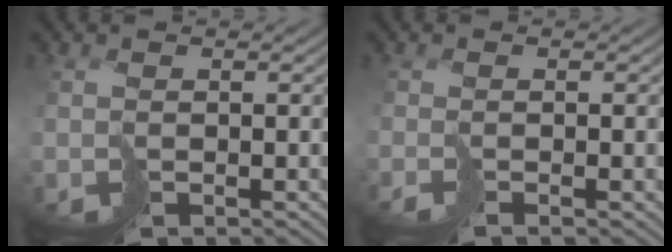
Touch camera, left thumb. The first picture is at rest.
{"total": 1.5, "force": [-0.9, -1.0, -0.7], "torque": [0.022, 0.002, -0.015]}